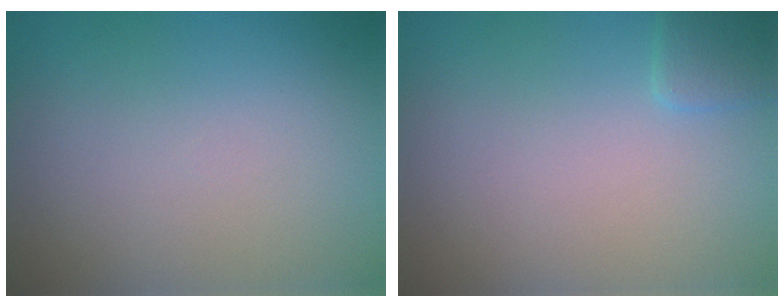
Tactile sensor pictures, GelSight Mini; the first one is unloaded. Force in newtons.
{"total": 1.3, "press": 1.3, "slide": 0.1}